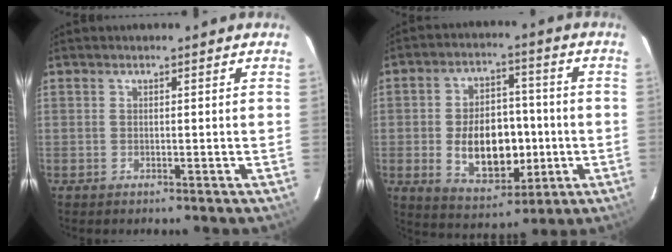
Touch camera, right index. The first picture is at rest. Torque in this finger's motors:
{"motor_torque": [1.03, -0.71, 0.37, 0.10]}